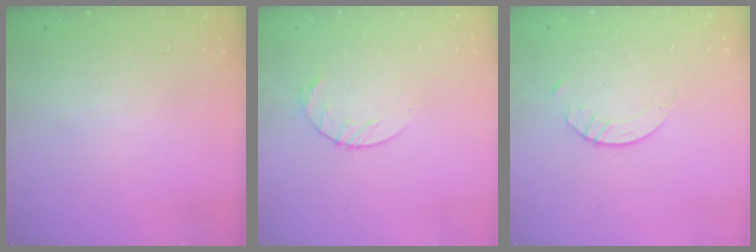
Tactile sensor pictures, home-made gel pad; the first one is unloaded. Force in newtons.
{"total": 6.0, "press": 6.0, "slide": 0.8}
{"total": 2.9, "press": 2.9, "slide": 0.3}